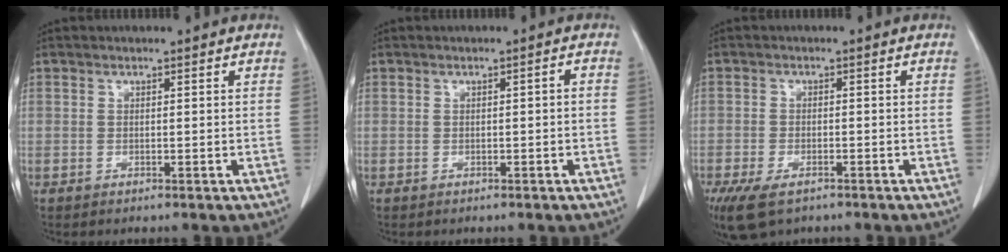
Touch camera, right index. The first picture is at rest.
{"total": 1.0, "force": [-0.3, 0.2, 0.9], "torque": [-0.011, 0.005, -0.005]}
{"total": 8.4, "force": [-5.4, 4.0, 4.9], "torque": [-0.101, -0.013, -0.092]}